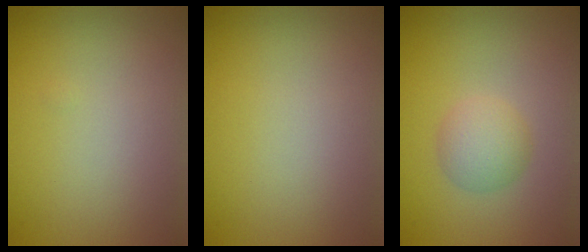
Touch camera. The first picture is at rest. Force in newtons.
{"total": 0.0}
{"total": 2.5, "press": 2.5, "slide": 0.0}